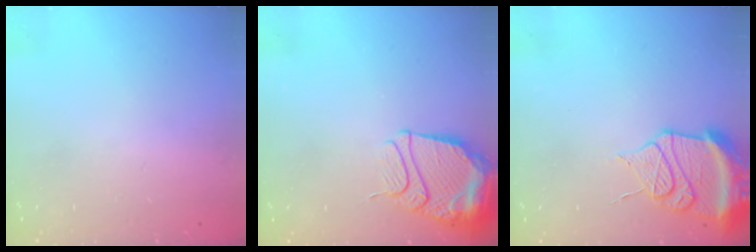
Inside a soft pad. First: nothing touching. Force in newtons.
{"total": 13.8, "press": 13.7, "slide": 1.4}
{"total": 15.7, "press": 14.5, "slide": 6.0}